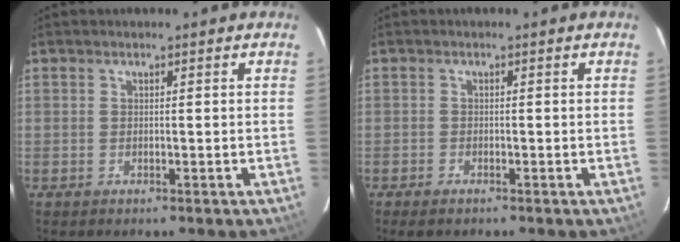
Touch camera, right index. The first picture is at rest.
{"total": 1.9, "force": [-1.5, 0.7, 0.8], "torque": [-0.023, -0.004, -0.031]}